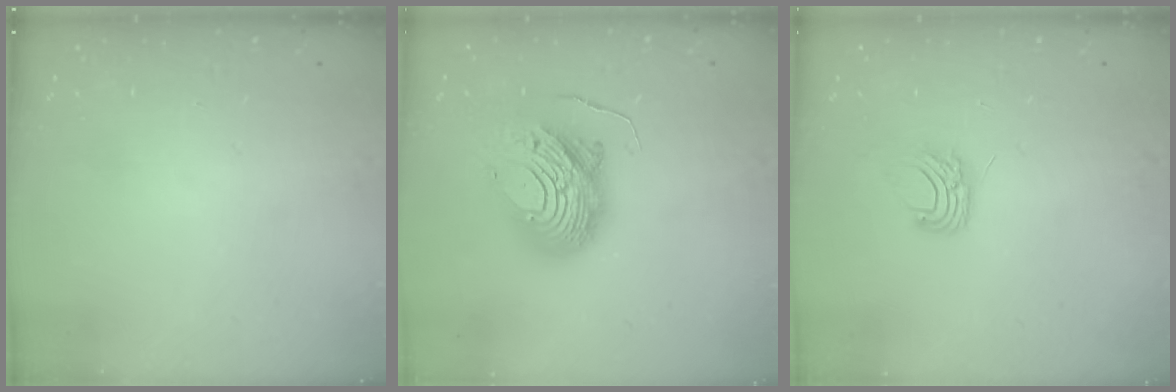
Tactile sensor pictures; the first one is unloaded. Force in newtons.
{"total": 14.3, "press": 14.3, "slide": 1.4}
{"total": 6.6, "press": 6.6, "slide": 0.5}